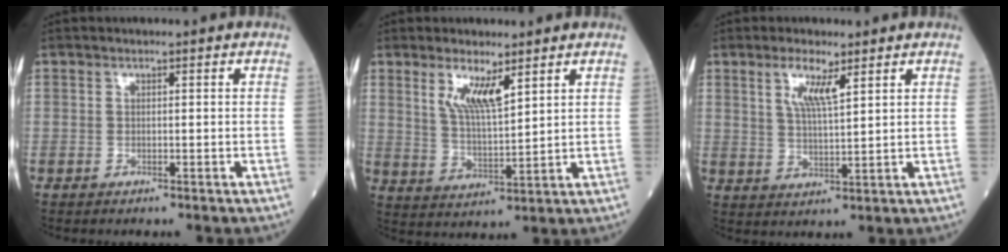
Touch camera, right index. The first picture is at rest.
{"total": 6.4, "force": [3.6, 1.2, 5.1], "torque": [-0.107, -0.008, 0.074]}
{"total": 5.1, "force": [2.7, 0.8, 4.2], "torque": [-0.088, -0.002, 0.053]}